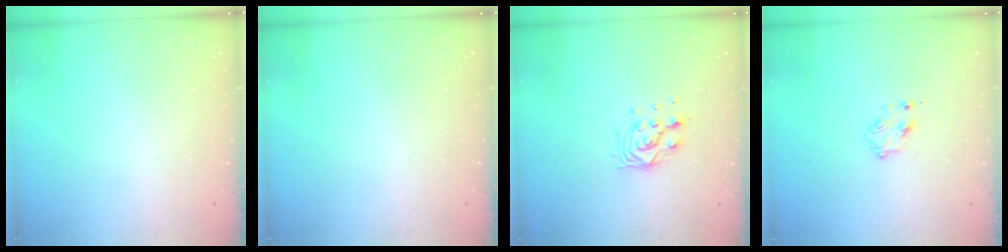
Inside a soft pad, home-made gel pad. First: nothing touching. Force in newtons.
{"total": 0.0}
{"total": 8.8, "press": 8.8, "slide": 0.7}
{"total": 4.6, "press": 4.5, "slide": 0.6}